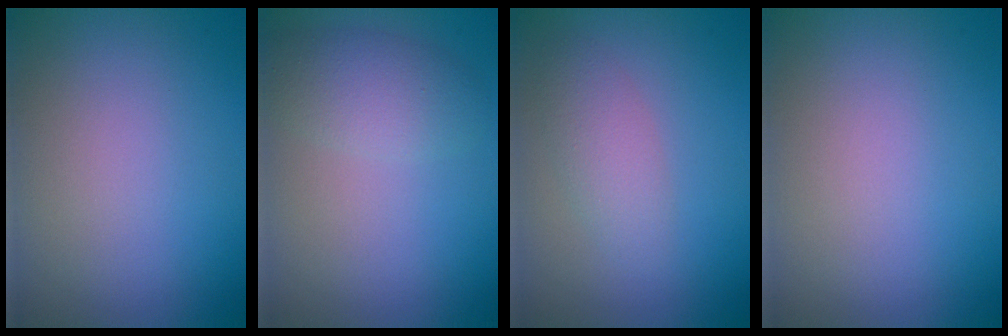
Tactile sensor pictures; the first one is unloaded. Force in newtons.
{"total": 2.6, "press": 2.6, "slide": 0.2}
{"total": 2.4, "press": 2.4, "slide": 0.0}
{"total": 0.0}